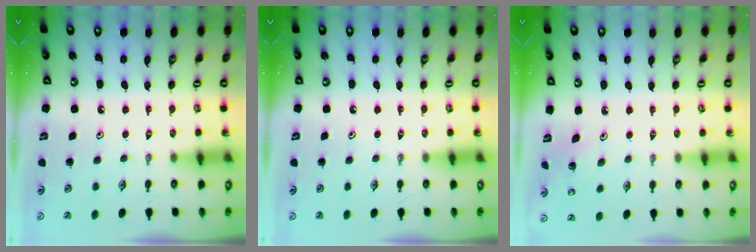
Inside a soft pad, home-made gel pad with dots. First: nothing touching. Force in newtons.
{"total": 0.0}
{"total": 1.7, "press": 1.7, "slide": 0.1}